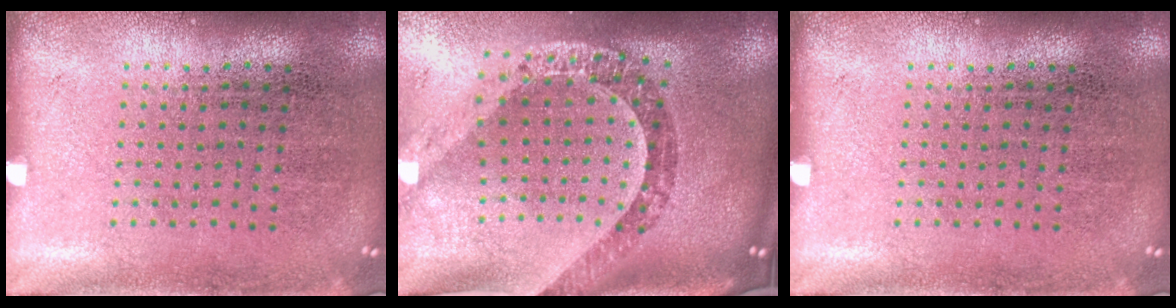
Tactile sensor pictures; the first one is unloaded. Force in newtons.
{"total": 2.5, "press": 2.0, "slide": 1.5}
{"total": 0.0}